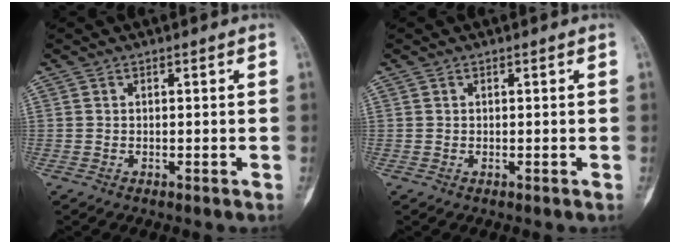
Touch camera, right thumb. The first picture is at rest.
{"total": 0.0}